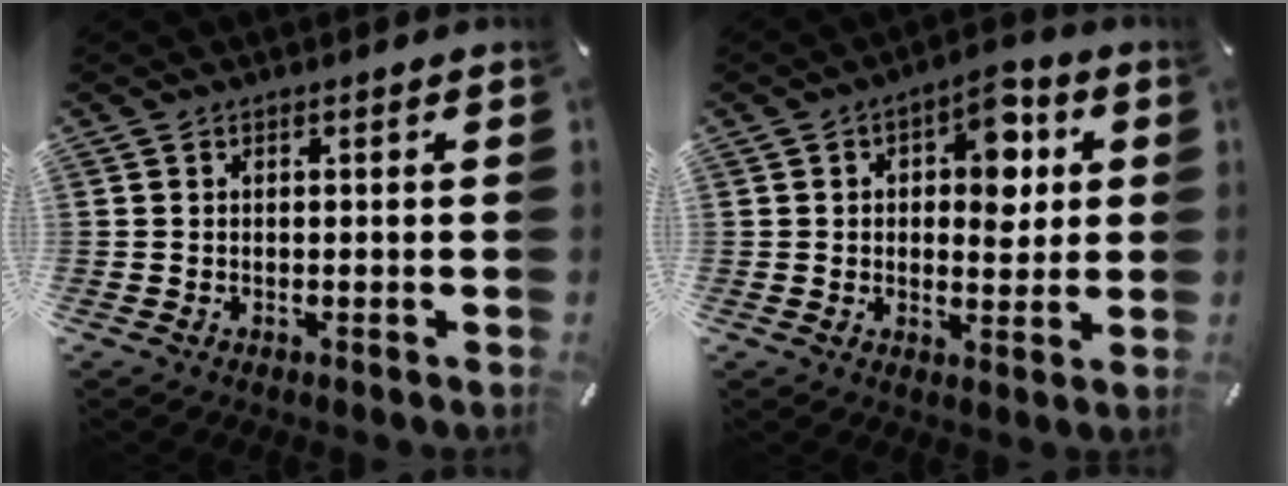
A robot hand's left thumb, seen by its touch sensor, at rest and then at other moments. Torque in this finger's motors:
{"motor_torque": [0.32, 0.20, 0.45, 0.17, 0.08]}